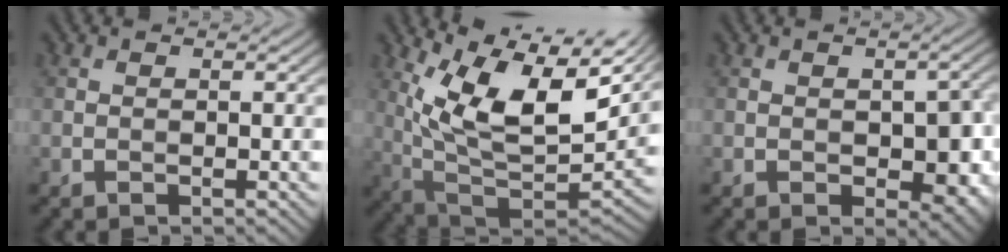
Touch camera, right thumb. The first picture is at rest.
{"total": 14.5, "force": [6.2, 6.2, 11.5], "torque": [-0.229, -0.009, 0.120]}
{"total": 6.0, "force": [-0.9, 3.5, 4.7], "torque": [-0.067, -0.018, -0.006]}